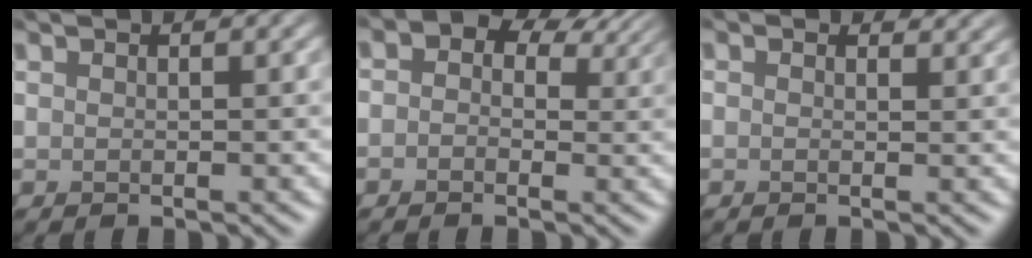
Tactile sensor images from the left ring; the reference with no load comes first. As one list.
[{"total": 6.1, "force": [2.6, 4.4, 3.3], "torque": [-0.052, 0.004, 0.009]}, {"total": 2.0, "force": [1.7, 0.7, 0.6], "torque": [-0.015, 0.002, 0.014]}]